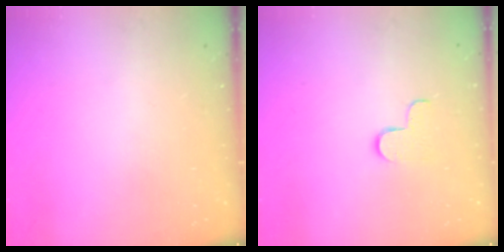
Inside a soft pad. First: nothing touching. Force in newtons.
{"total": 5.8, "press": 5.8, "slide": 0.3}